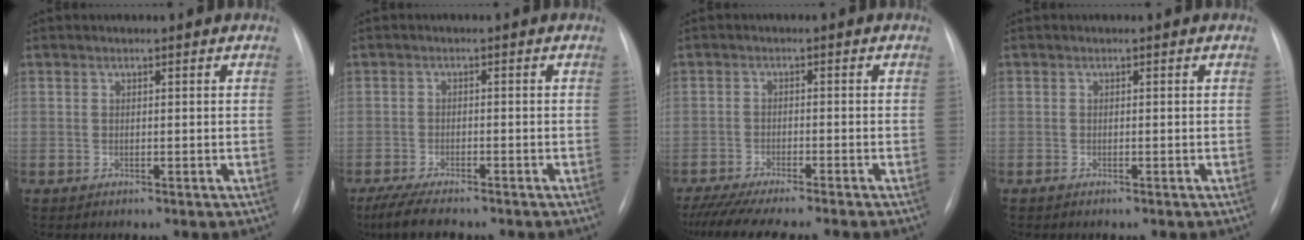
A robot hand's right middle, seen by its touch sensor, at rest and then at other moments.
{"total": 6.8, "force": [-5.5, 1.2, 3.8], "torque": [-0.068, -0.018, -0.088]}
{"total": 11.1, "force": [-9.6, -0.4, 5.6], "torque": [-0.066, -0.026, -0.148]}
{"total": 0.5, "force": [-0.4, 0.1, 0.3], "torque": [-0.010, -0.001, -0.007]}